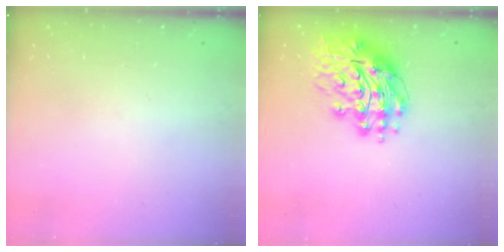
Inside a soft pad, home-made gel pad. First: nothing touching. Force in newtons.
{"total": 14.3, "press": 14.2, "slide": 1.9}